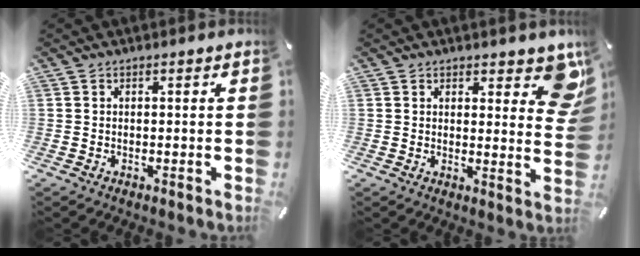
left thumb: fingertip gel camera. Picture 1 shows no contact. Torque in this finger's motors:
{"motor_torque": [0.40, -0.22, 0.09, 0.08, 0.05]}